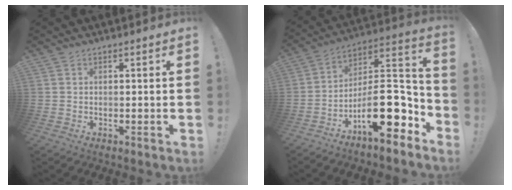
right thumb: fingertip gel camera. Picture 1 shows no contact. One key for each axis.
{"total": 20.4, "fx": -8.0, "fy": 8.4, "fz": 16.8, "tx": -0.269, "ty": 0.042, "tz": -0.122}